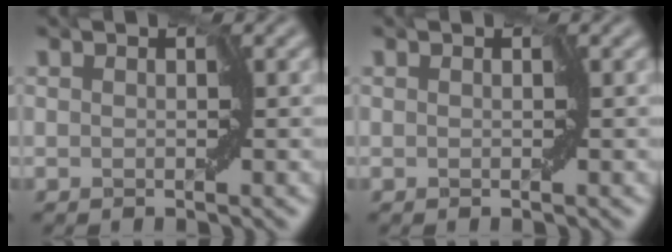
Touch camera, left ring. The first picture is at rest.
{"total": 0.0}